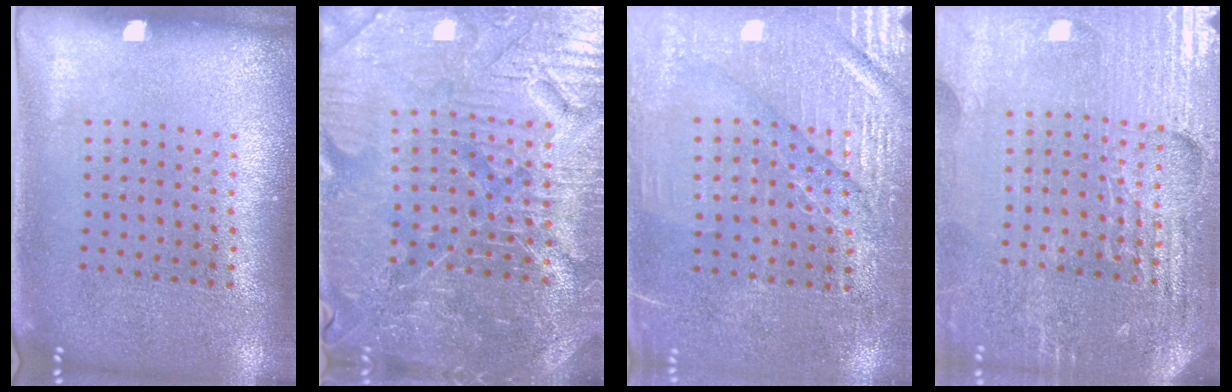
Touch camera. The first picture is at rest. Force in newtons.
{"total": 5.3, "press": 5.0, "slide": 1.8}
{"total": 3.2, "press": 3.0, "slide": 1.1}
{"total": 4.9, "press": 4.6, "slide": 1.7}